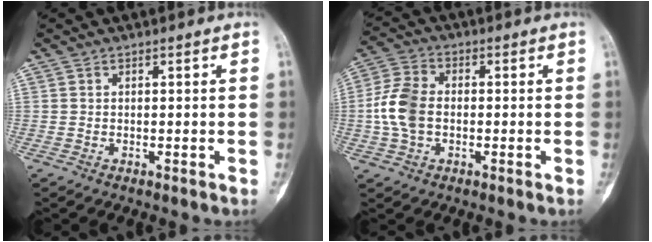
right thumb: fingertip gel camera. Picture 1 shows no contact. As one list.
[{"total": 8.9, "force": [-0.9, 5.9, 6.5], "torque": [-0.135, 0.020, -0.026]}]